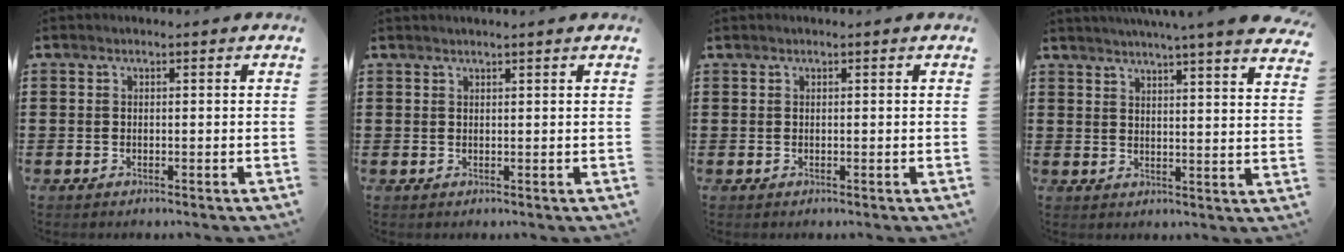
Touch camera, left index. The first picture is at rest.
{"total": 1.0, "force": [0.9, -0.2, 0.4], "torque": [-0.007, -0.001, 0.017]}
{"total": 0.0}
{"total": 4.7, "force": [4.3, -0.8, 1.5], "torque": [-0.040, -0.029, 0.071]}